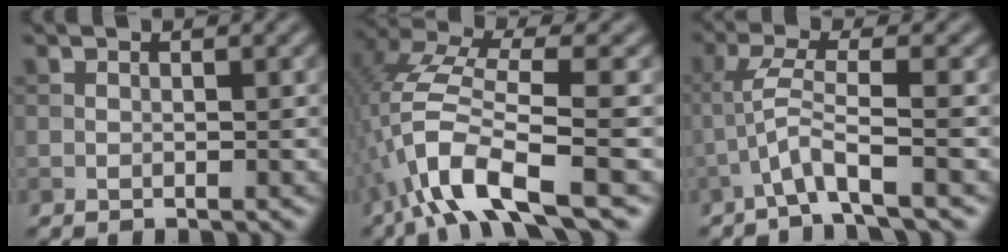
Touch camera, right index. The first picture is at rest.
{"total": 8.8, "force": [-3.7, 2.3, 7.6], "torque": [-0.159, 0.012, -0.082]}
{"total": 3.5, "force": [-1.8, 0.0, 3.0], "torque": [-0.064, 0.013, -0.043]}